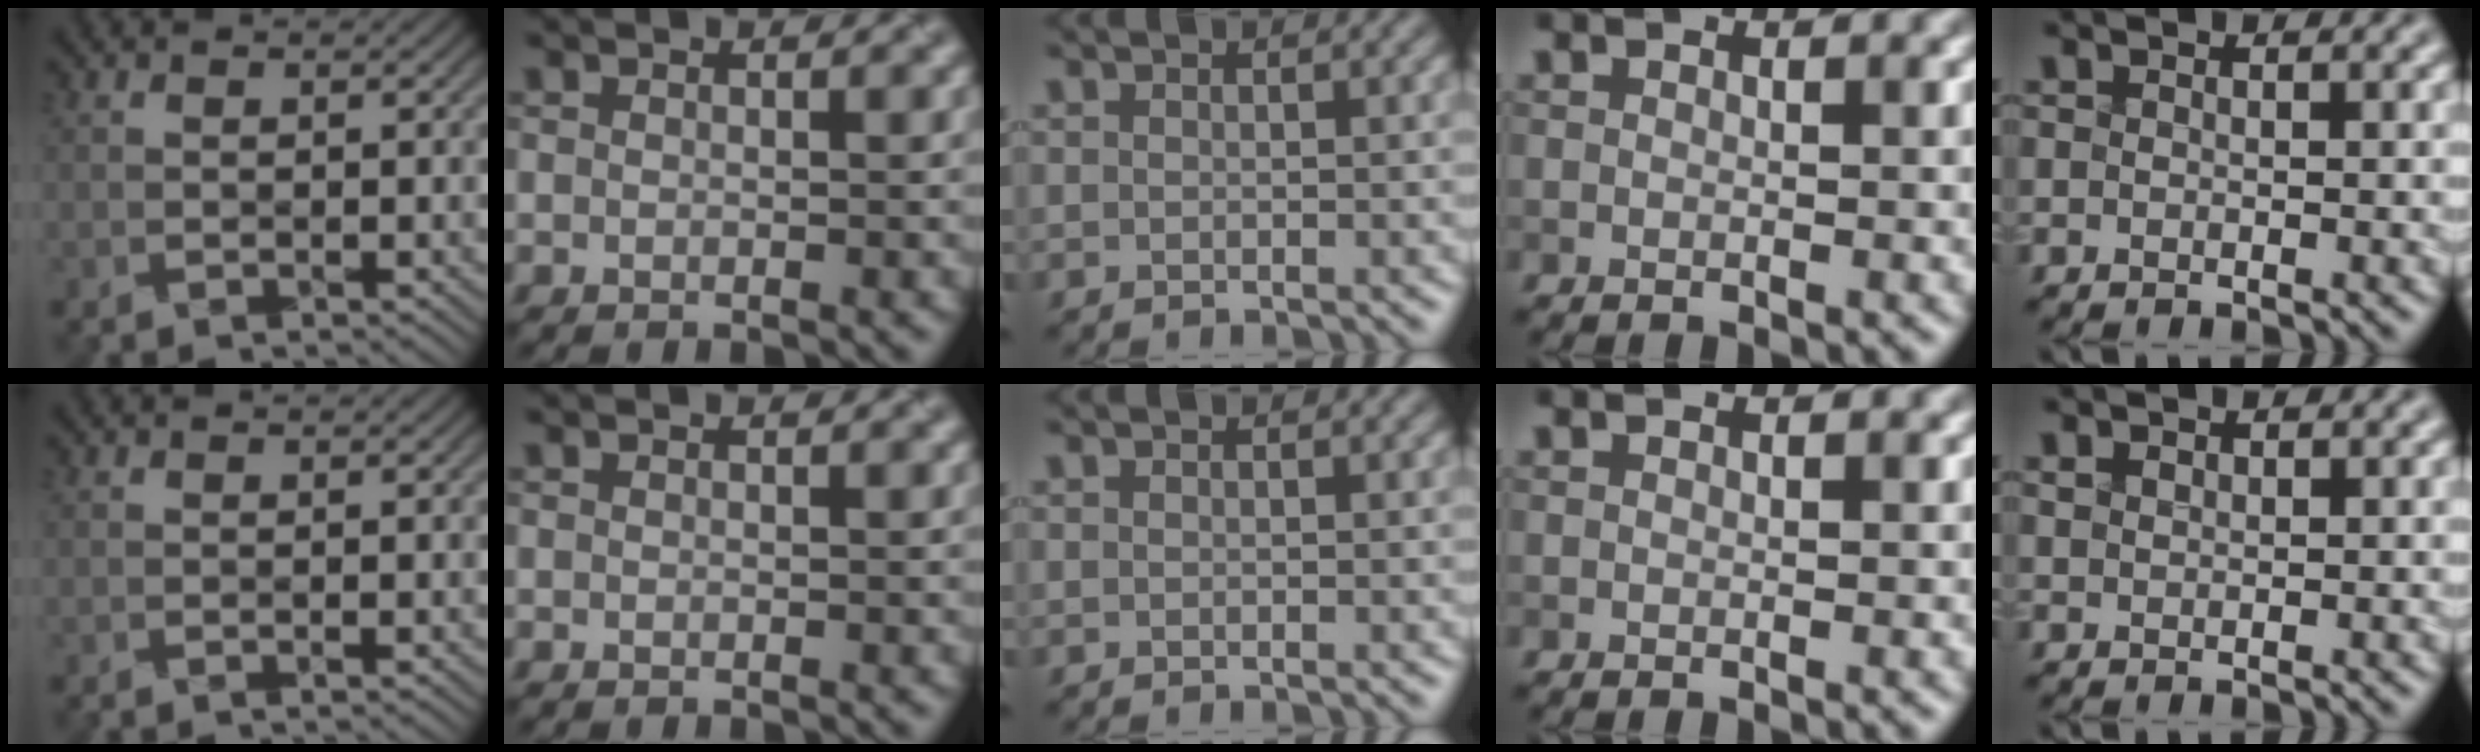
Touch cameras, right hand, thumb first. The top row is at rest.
{"ring": {"total": 0.6, "force": [-0.6, 0.0, -0.2], "torque": [0.003, 0.002, -0.006]}, "little": {"total": 1.1, "force": [0.7, 0.7, 0.5], "torque": [-0.020, 0.009, 0.019]}}